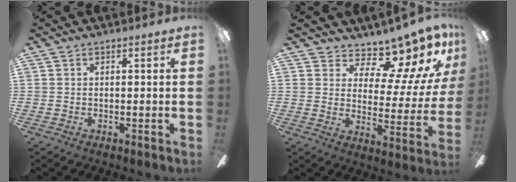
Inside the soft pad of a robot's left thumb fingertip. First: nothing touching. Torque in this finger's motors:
{"motor_torque": [0.22, 0.21, -0.20, 0.14, 0.03]}